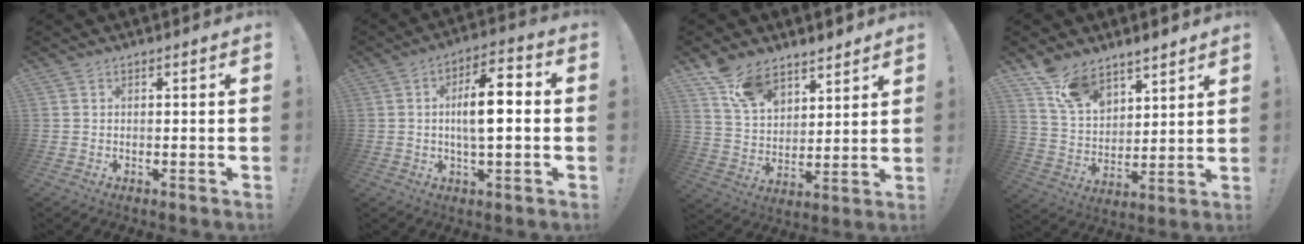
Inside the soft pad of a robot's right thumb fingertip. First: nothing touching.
{"total": 10.8, "force": [0.3, 3.9, 10.0], "torque": [-0.157, 0.007, -0.001]}
{"total": 12.0, "force": [9.3, 6.4, 4.1], "torque": [-0.081, -0.060, 0.180]}
{"total": 11.6, "force": [9.4, 5.8, 3.6], "torque": [-0.080, -0.063, 0.183]}